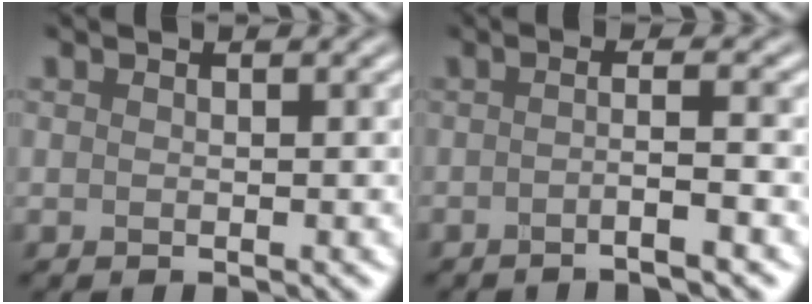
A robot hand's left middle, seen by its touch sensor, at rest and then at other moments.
{"total": 4.0, "force": [-1.0, 0.8, 3.8], "torque": [-0.040, -0.004, -0.029]}